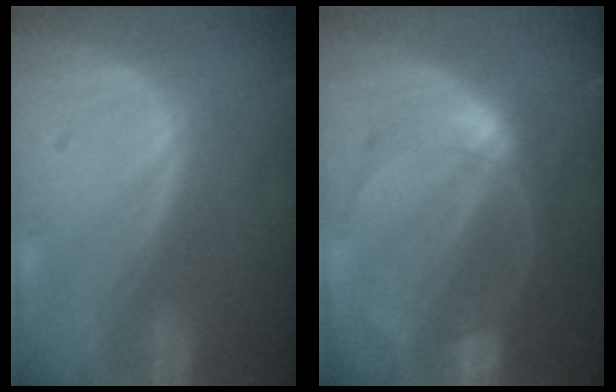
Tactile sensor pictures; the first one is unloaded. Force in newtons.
{"total": 6.7, "press": 6.7, "slide": 0.4}